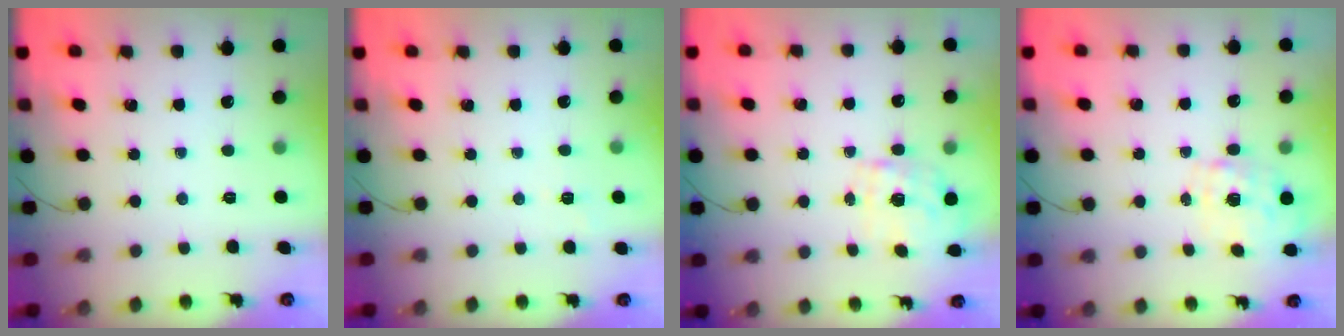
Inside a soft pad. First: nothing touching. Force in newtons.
{"total": 2.7, "press": 2.2, "slide": 1.5}
{"total": 2.2, "press": 2.2, "slide": 0.4}
{"total": 9.4, "press": 9.4, "slide": 1.1}